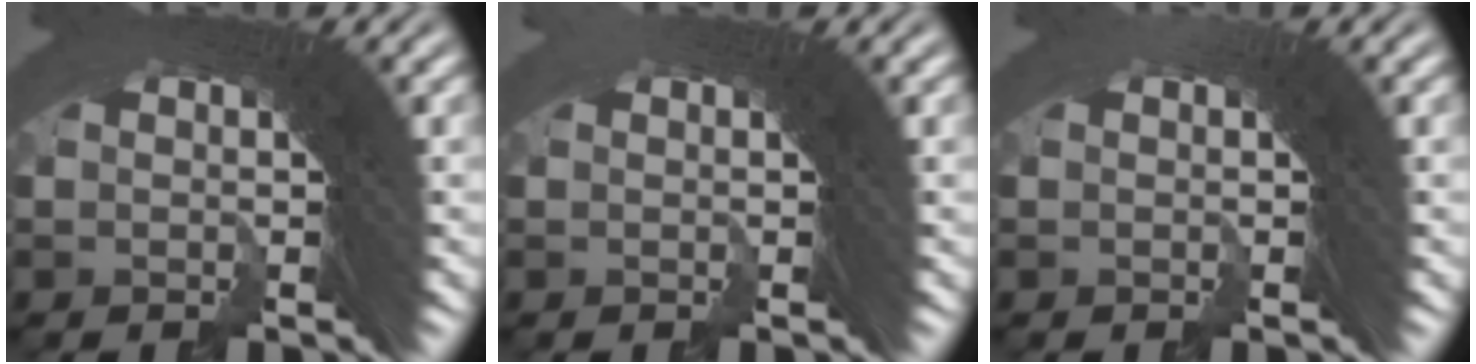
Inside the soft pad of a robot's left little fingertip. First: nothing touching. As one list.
[{"total": 2.4, "force": [-0.5, -1.6, -1.8], "torque": [0.025, -0.007, -0.002]}, {"total": 1.6, "force": [-0.2, -1.2, -1.0], "torque": [0.009, 0.000, -0.002]}]